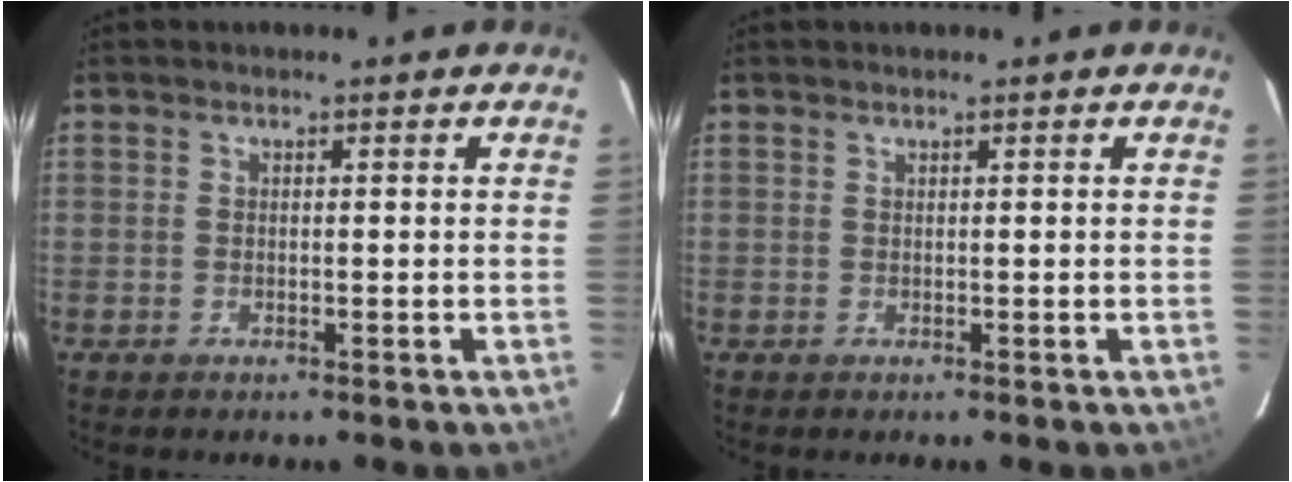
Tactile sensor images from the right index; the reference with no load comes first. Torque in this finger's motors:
{"motor_torque": [0.13, 0.04, 0.05, 0.01]}